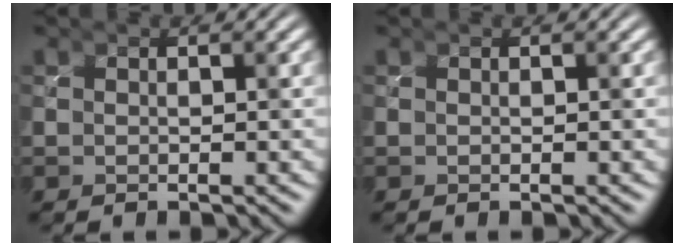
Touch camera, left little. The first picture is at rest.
{"total": 0.0}